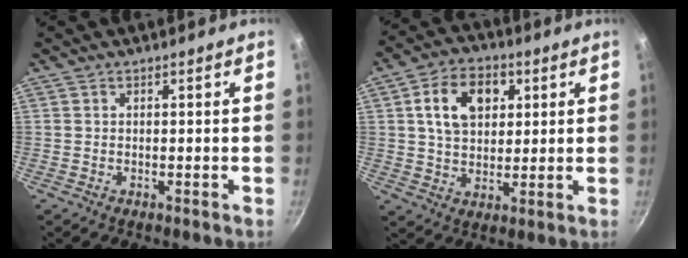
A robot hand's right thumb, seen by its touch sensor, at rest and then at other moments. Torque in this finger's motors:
{"motor_torque": [-0.99, 1.57, 1.15, 0.10, 0.31]}